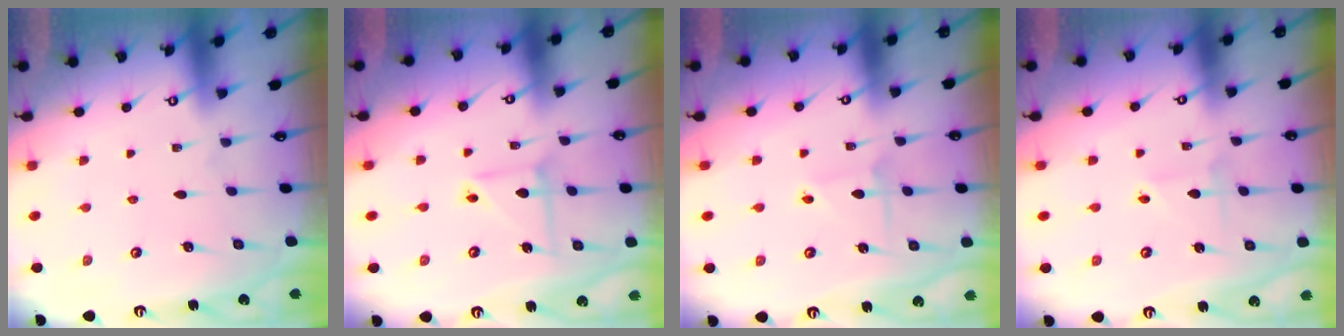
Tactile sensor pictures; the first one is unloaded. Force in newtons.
{"total": 5.7, "press": 5.7, "slide": 0.6}
{"total": 2.9, "press": 2.9, "slide": 0.1}
{"total": 1.8, "press": 1.7, "slide": 0.2}